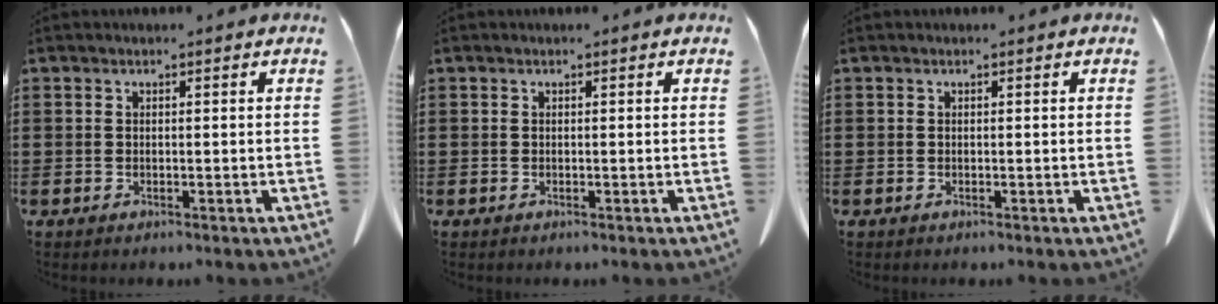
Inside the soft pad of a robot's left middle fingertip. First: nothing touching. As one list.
[{"total": 0.0}, {"total": 0.0}]